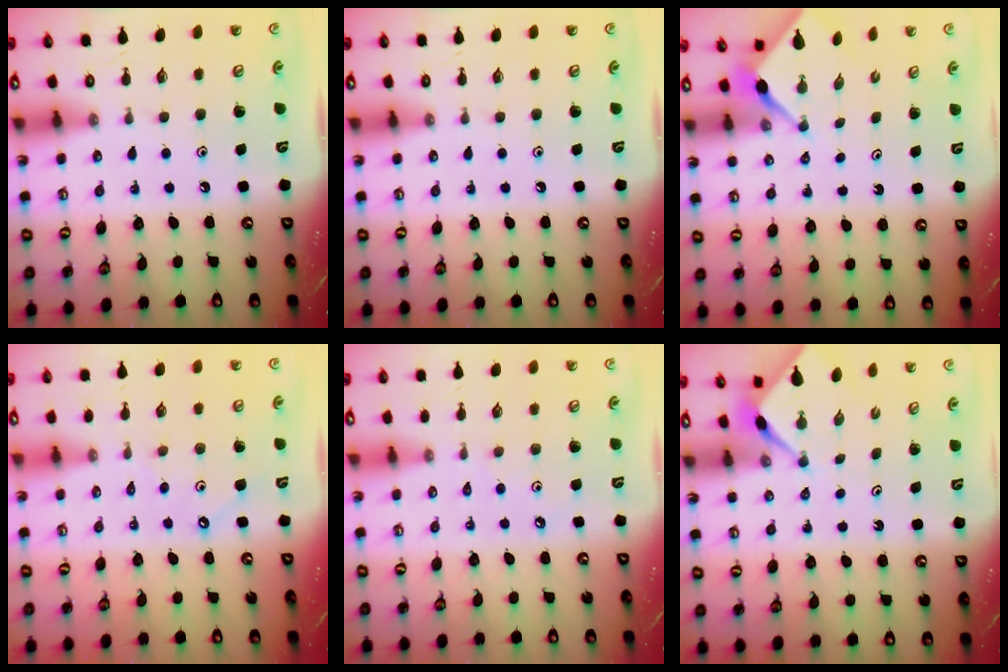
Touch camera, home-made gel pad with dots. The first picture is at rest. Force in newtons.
{"total": 0.0}
{"total": 2.5, "press": 2.5, "slide": 0.3}
{"total": 3.7, "press": 3.7, "slide": 0.6}
{"total": 1.9, "press": 1.9, "slide": 0.5}
{"total": 2.3, "press": 2.2, "slide": 0.3}